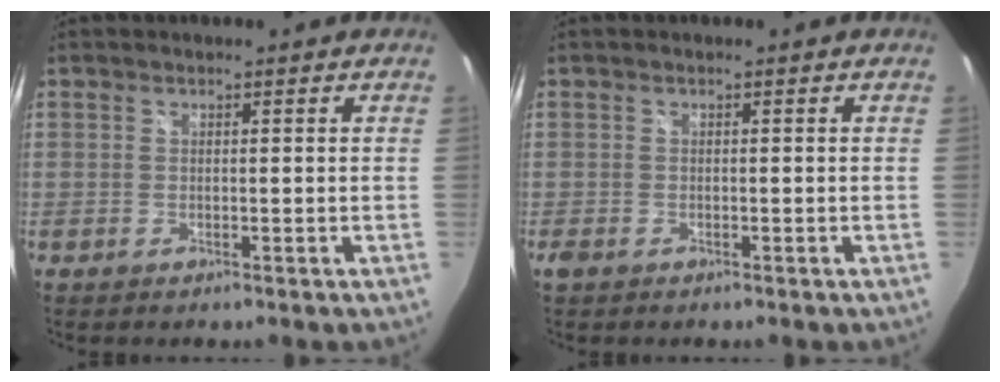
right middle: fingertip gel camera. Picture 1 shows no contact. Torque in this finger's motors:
{"motor_torque": [0.19, -0.41, 0.01, 0.03]}